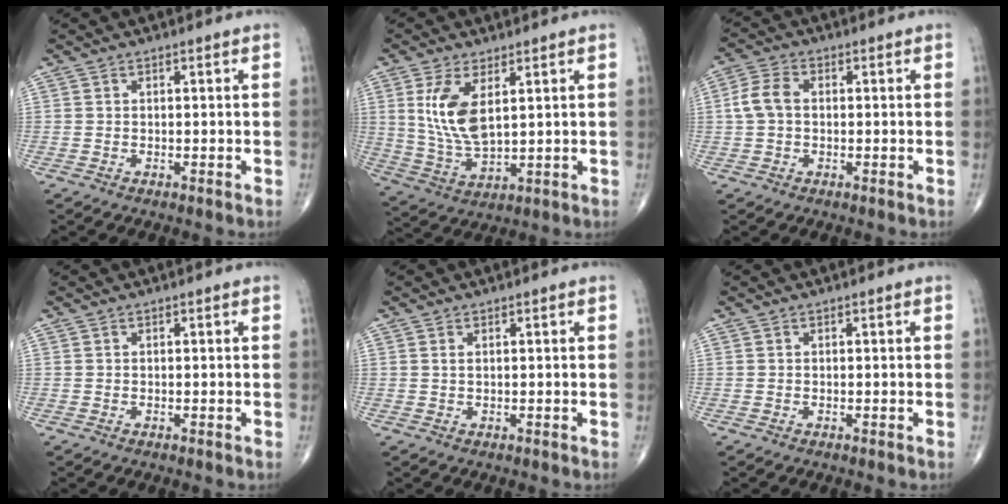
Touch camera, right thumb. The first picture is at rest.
{"total": 10.3, "force": [3.1, 4.7, 8.7], "torque": [-0.174, -0.018, 0.074]}
{"total": 5.2, "force": [0.2, 3.6, 3.8], "torque": [-0.081, 0.017, -0.001]}
{"total": 0.0}
{"total": 0.7, "force": [0.3, 0.2, 0.5], "torque": [-0.012, 0.004, 0.008]}
{"total": 0.0}